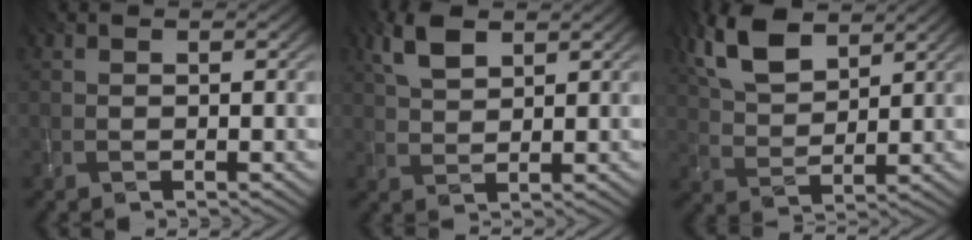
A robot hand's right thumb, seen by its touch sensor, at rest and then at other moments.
{"total": 3.6, "force": [2.0, 1.3, 2.6], "torque": [-0.064, 0.006, 0.047]}
{"total": 7.5, "force": [4.3, 3.2, 5.2], "torque": [-0.131, 0.013, 0.095]}